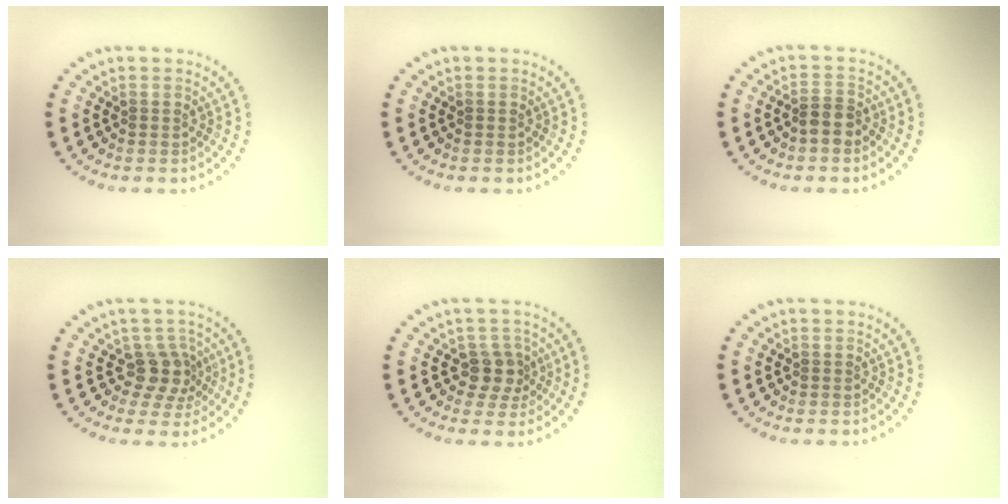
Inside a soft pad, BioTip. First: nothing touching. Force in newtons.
{"total": 0.0}
{"total": 2.1, "press": 1.7, "slide": 1.1}
{"total": 2.7, "press": 2.1, "slide": 1.8}
{"total": 2.3, "press": 1.9, "slide": 1.3}
{"total": 0.0}